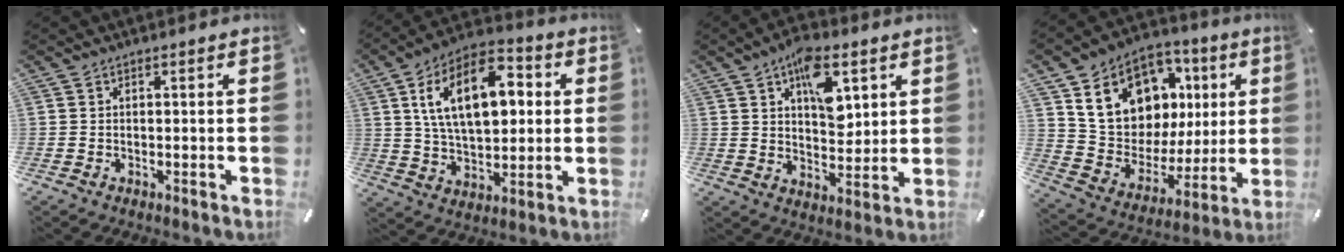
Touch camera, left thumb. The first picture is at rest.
{"total": 18.2, "force": [5.4, 10.4, 13.9], "torque": [-0.261, 0.000, 0.088]}
{"total": 11.9, "force": [5.6, 6.8, 8.1], "torque": [-0.106, -0.022, 0.095]}
{"total": 17.1, "force": [7.0, 13.6, 7.6], "torque": [-0.130, -0.035, 0.142]}